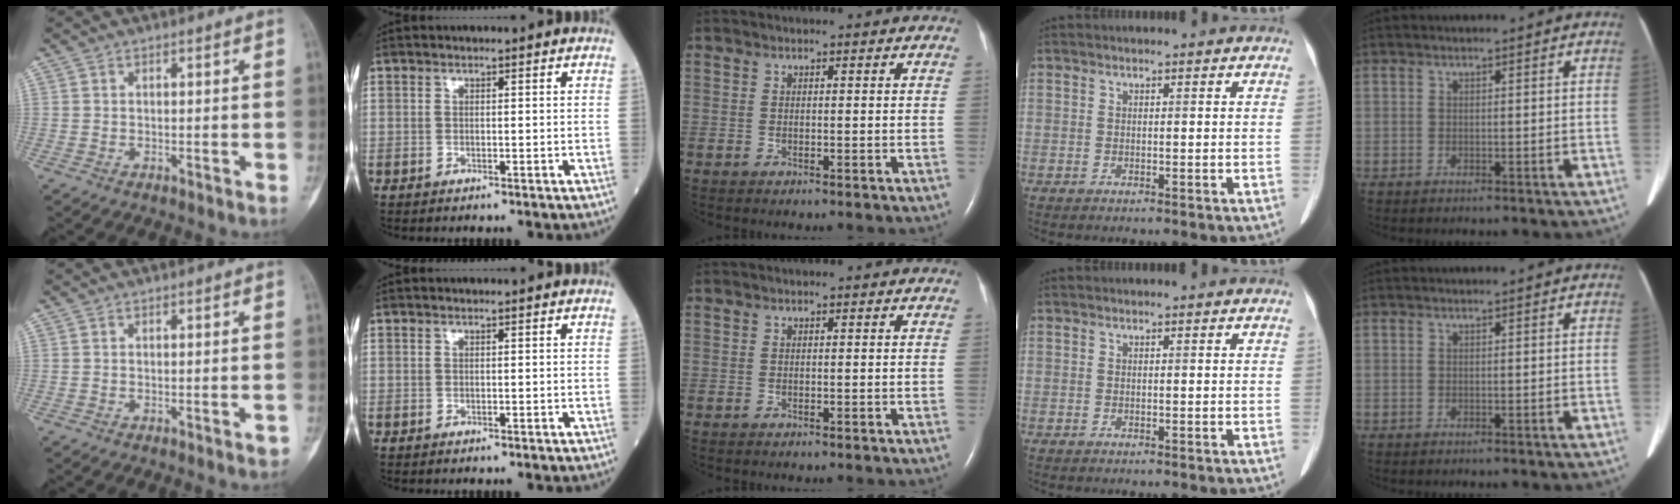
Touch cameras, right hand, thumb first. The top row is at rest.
{"thumb": {"total": 1.1, "force": [-0.7, 0.2, 0.9], "torque": [-0.009, 0.005, -0.009]}}